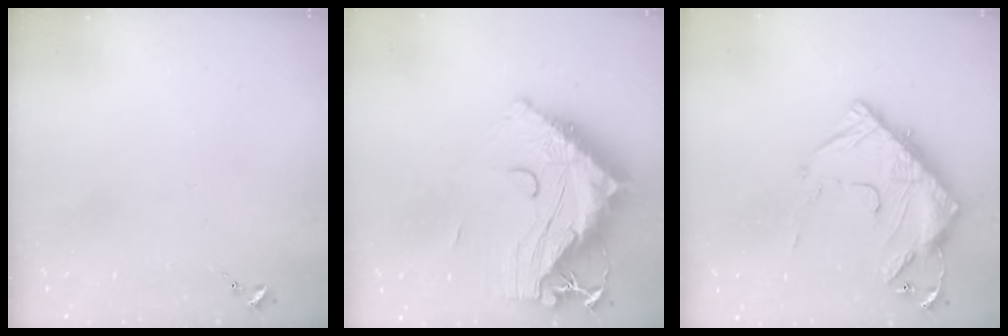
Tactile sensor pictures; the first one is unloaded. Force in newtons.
{"total": 22.9, "press": 22.7, "slide": 2.4}
{"total": 16.8, "press": 16.7, "slide": 1.2}